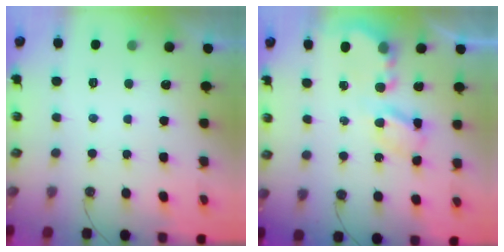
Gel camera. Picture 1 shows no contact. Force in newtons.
{"total": 4.9, "press": 4.9, "slide": 0.4}